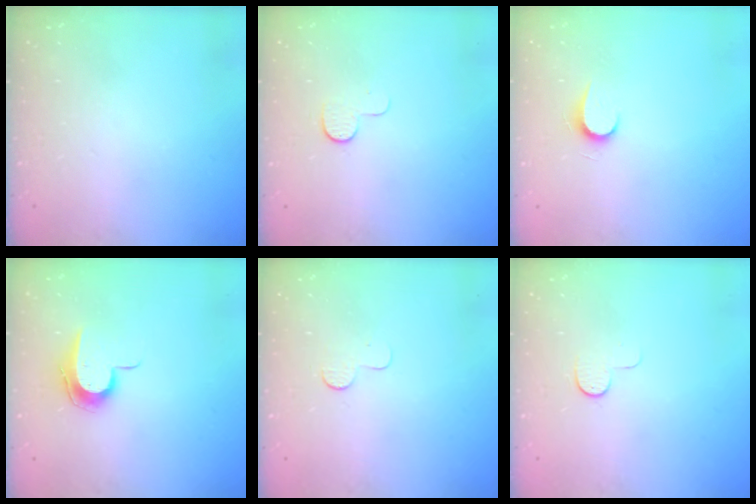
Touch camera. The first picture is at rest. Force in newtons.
{"total": 5.1, "press": 5.0, "slide": 0.5}
{"total": 5.9, "press": 5.9, "slide": 0.6}
{"total": 8.5, "press": 8.5, "slide": 0.8}
{"total": 3.8, "press": 3.7, "slide": 0.3}
{"total": 5.0, "press": 4.9, "slide": 0.4}